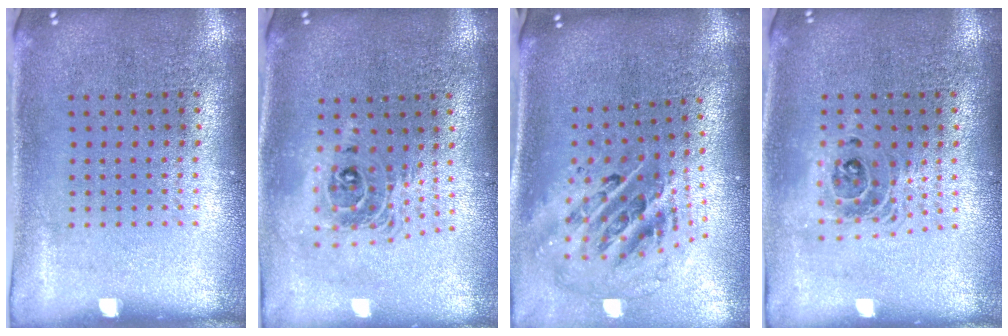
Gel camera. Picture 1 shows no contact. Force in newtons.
{"total": 1.9, "press": 1.5, "slide": 1.3}
{"total": 2.8, "press": 1.9, "slide": 2.1}
{"total": 1.5, "press": 1.2, "slide": 0.9}